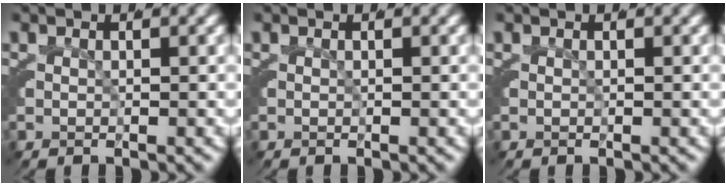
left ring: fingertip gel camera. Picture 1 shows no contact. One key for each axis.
{"total": 0.0}
{"total": 0.0}